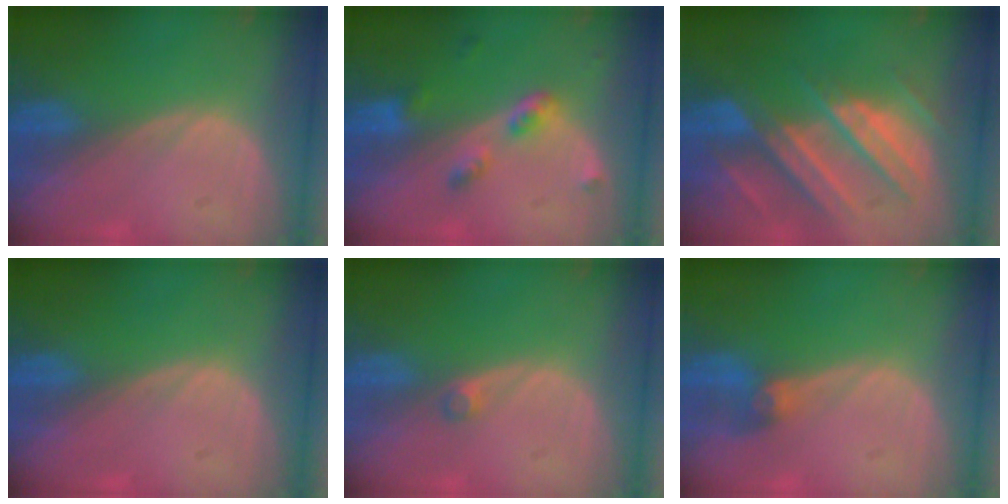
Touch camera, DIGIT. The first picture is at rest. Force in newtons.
{"total": 4.1, "press": 3.9, "slide": 1.2}
{"total": 10.4, "press": 9.2, "slide": 4.8}
{"total": 0.0}
{"total": 1.3, "press": 1.1, "slide": 0.6}
{"total": 3.0, "press": 2.6, "slide": 1.4}